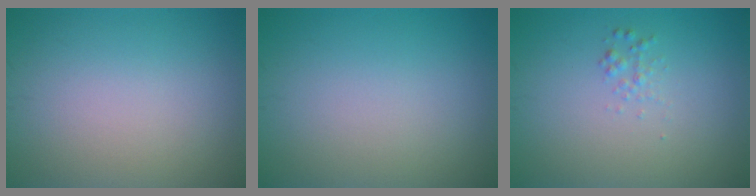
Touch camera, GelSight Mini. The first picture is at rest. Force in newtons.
{"total": 0.0}
{"total": 0.9, "press": 0.9, "slide": 0.1}